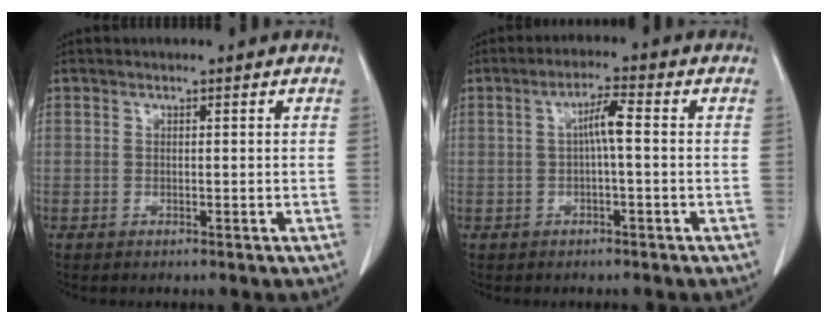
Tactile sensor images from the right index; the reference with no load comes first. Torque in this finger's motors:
{"motor_torque": [0.49, 0.06, 0.26, 0.08]}